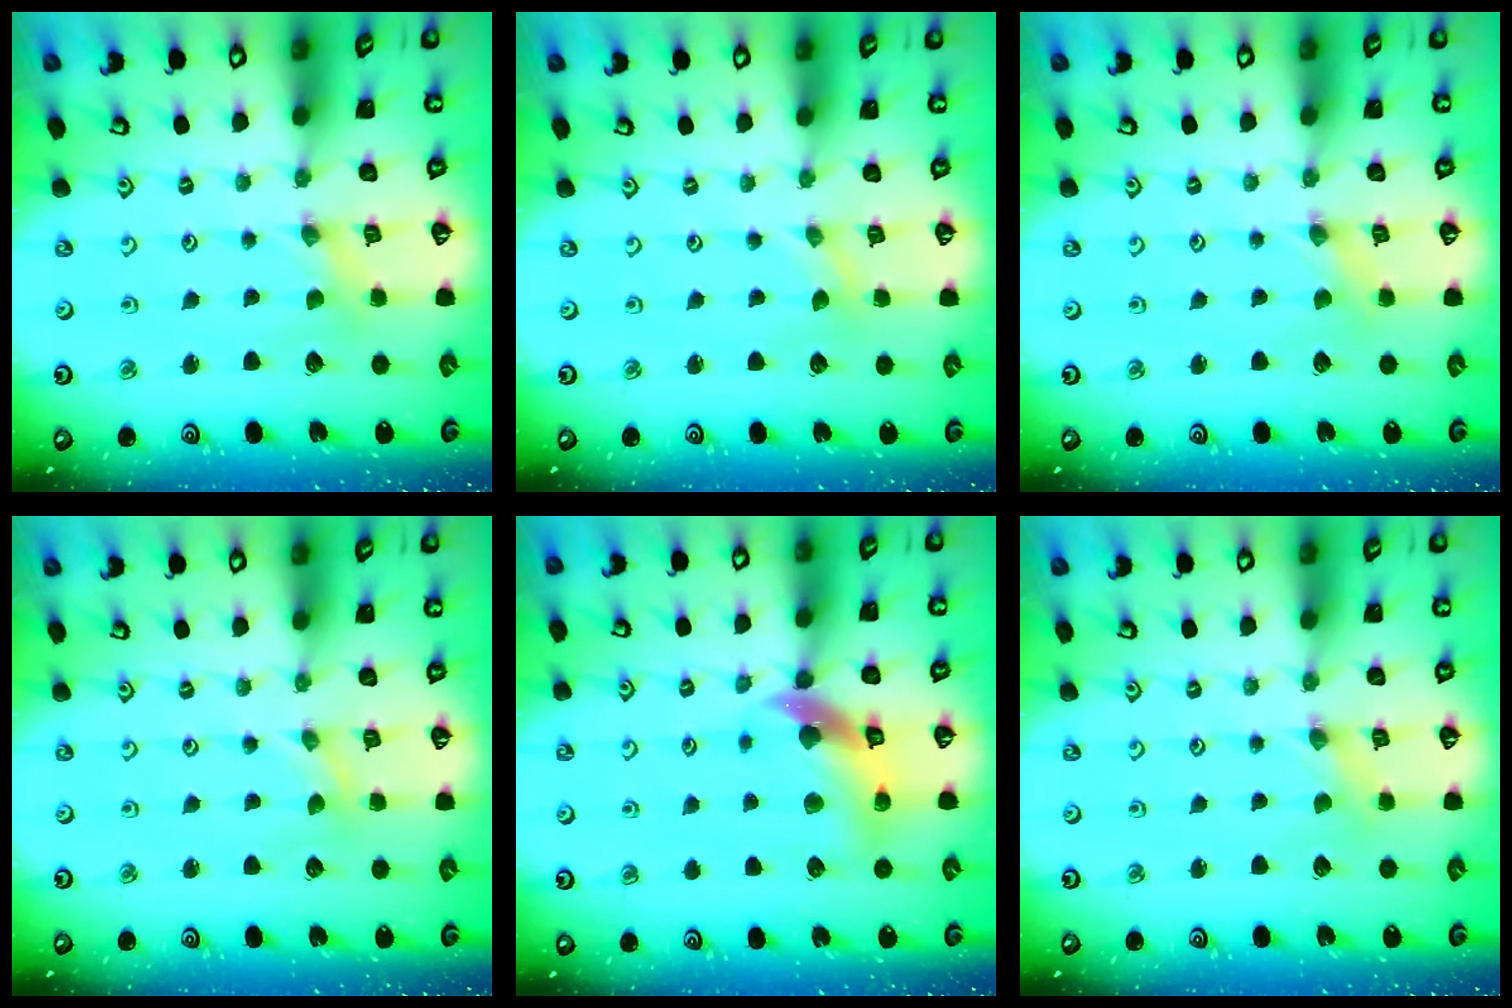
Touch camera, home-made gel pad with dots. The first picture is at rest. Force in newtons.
{"total": 0.0}
{"total": 0.0}
{"total": 0.0}
{"total": 11.5, "press": 11.3, "slide": 1.6}
{"total": 0.0}